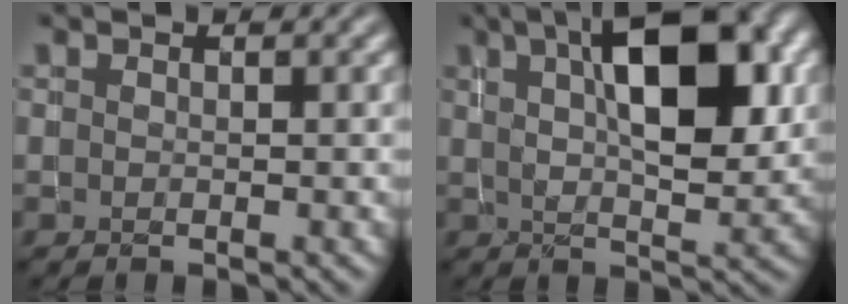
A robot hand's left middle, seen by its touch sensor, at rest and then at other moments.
{"total": 9.9, "force": [3.3, 3.7, 8.6], "torque": [-0.119, 0.013, 0.050]}